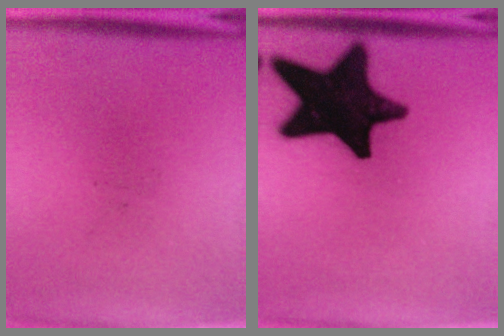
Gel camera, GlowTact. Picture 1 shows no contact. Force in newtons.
{"total": 19.7}